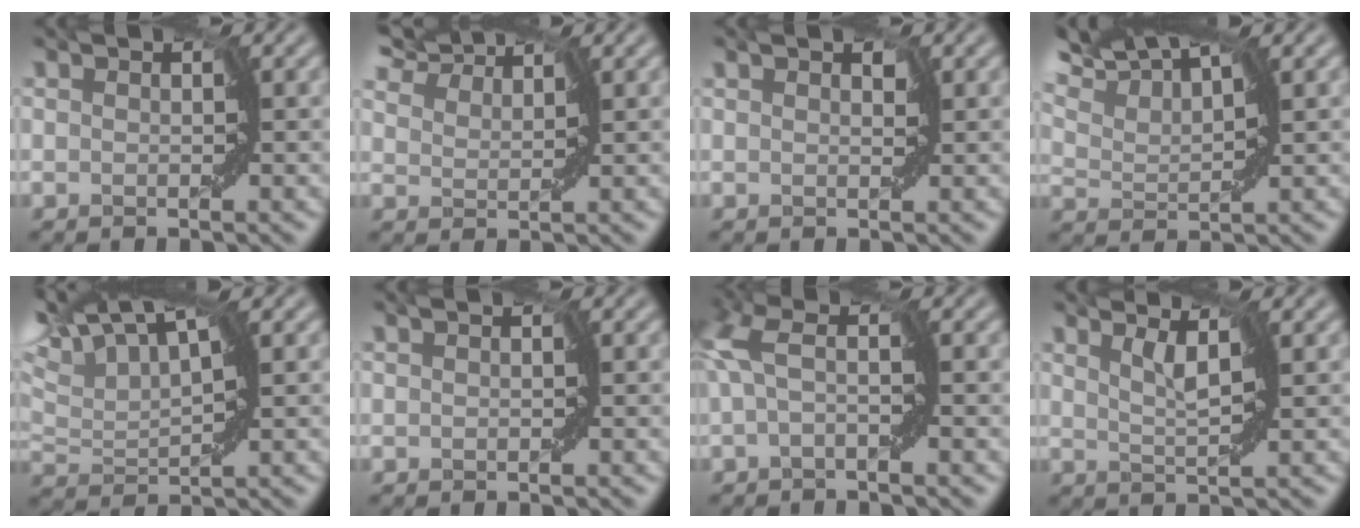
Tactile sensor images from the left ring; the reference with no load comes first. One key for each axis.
{"total": 5.2, "fx": 4.9, "fy": 1.1, "fz": 1.3, "tx": -0.047, "ty": 0.005, "tz": 0.082}
{"total": 0.7, "fx": 0.6, "fy": 0.2, "fz": 0.4, "tx": -0.008, "ty": 0.003, "tz": 0.008}
{"total": 6.3, "fx": 5.9, "fy": 0.6, "fz": 2.2, "tx": -0.068, "ty": 0.020, "tz": 0.091}
{"total": 8.8, "fx": 7.4, "fy": 1.4, "fz": 4.5, "tx": -0.115, "ty": 0.024, "tz": 0.120}
{"total": 0.0}
{"total": 3.5, "fx": 0.2, "fy": 1.0, "fz": 3.4, "tx": -0.088, "ty": 0.018, "tz": -0.007}
{"total": 2.1, "fx": 1.6, "fy": -0.3, "fz": 1.3, "tx": -0.026, "ty": -0.003, "tz": 0.030}